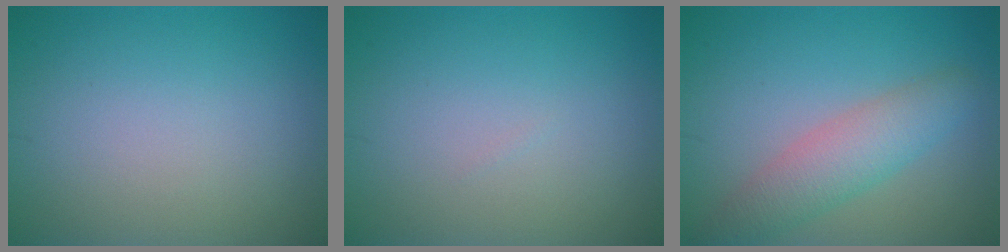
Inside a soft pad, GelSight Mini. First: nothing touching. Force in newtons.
{"total": 0.0}
{"total": 4.0, "press": 4.0, "slide": 0.1}